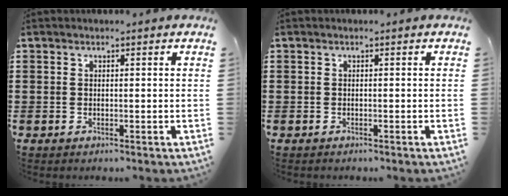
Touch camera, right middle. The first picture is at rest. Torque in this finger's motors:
{"motor_torque": [-0.18, 0.11, -0.07, -0.01]}